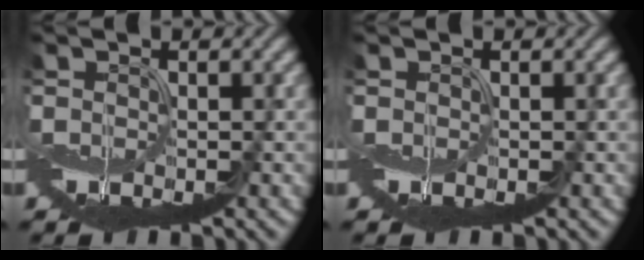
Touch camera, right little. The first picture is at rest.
{"total": 0.0}